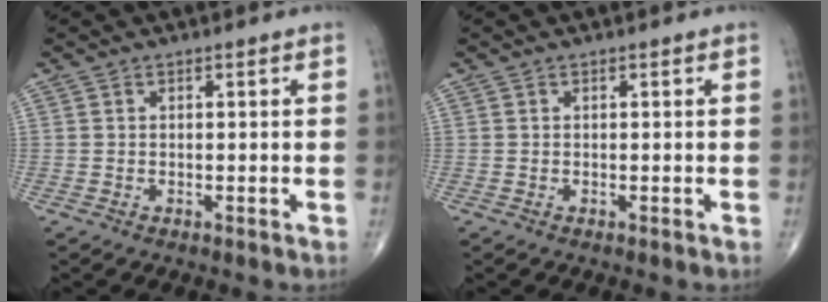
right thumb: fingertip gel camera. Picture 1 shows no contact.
{"total": 0.0}